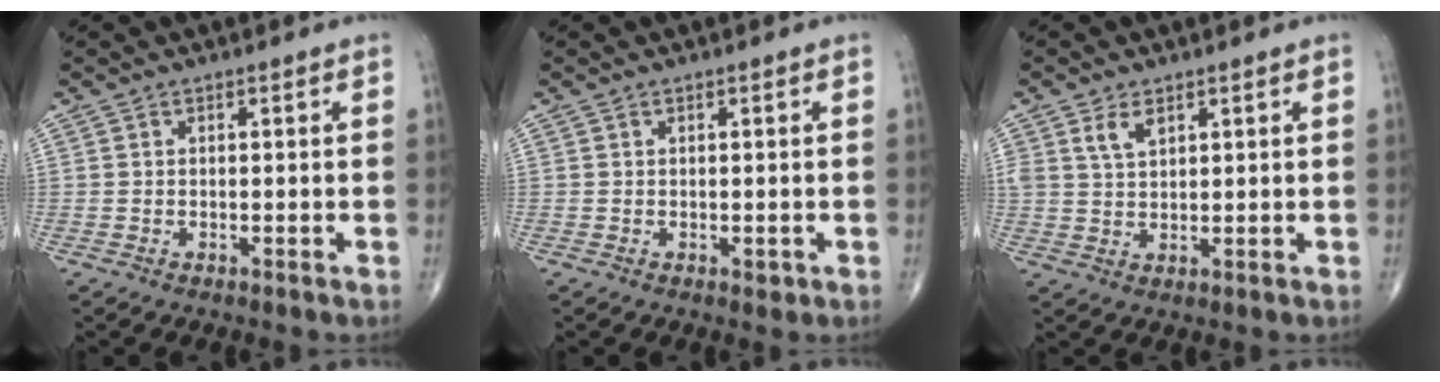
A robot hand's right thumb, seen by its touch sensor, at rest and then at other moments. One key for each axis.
{"total": 1.0, "fx": -0.1, "fy": 0.6, "fz": 0.7, "tx": -0.003, "ty": -0.001, "tz": -0.001}
{"total": 3.7, "fx": 2.1, "fy": 2.0, "fz": 2.3, "tx": -0.035, "ty": -0.010, "tz": 0.045}